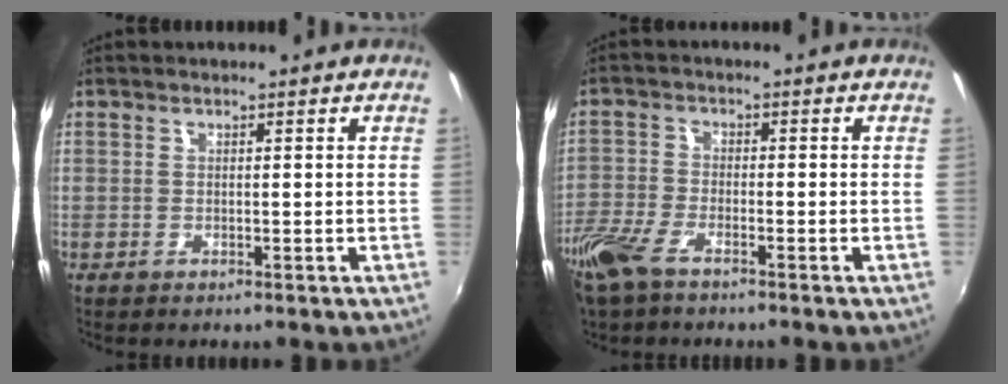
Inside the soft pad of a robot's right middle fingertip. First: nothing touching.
{"total": 7.2, "force": [-5.2, 2.5, 4.4], "torque": [-0.114, -0.013, -0.111]}